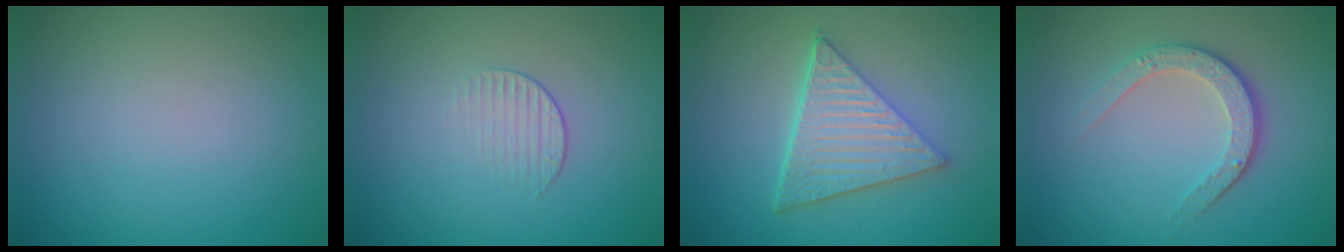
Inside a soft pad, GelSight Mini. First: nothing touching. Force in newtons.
{"total": 1.2, "press": 0.4, "slide": 1.2}
{"total": 6.1, "press": 4.5, "slide": 4.1}
{"total": 3.5, "press": 2.7, "slide": 2.3}